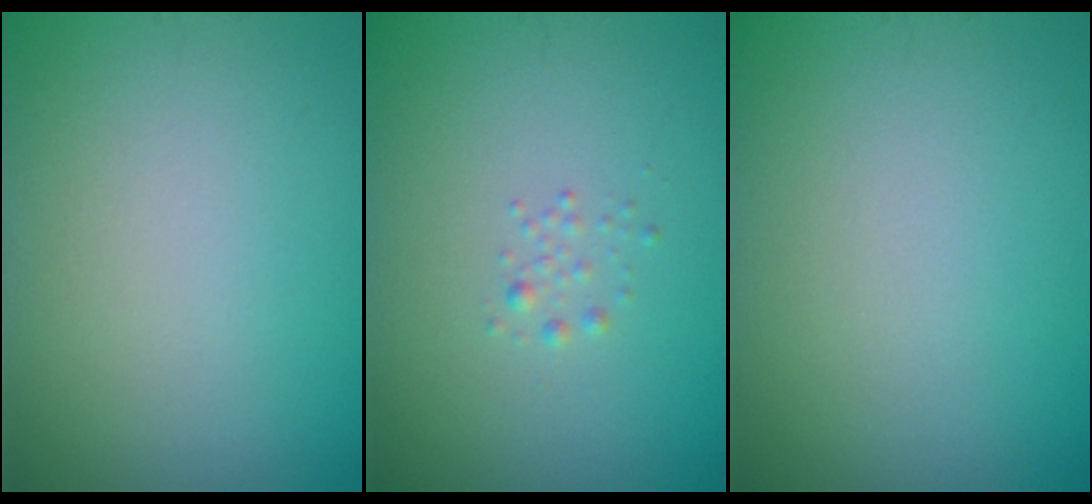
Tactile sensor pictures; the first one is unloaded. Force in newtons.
{"total": 0.7, "press": 0.7, "slide": 0.0}
{"total": 0.0}